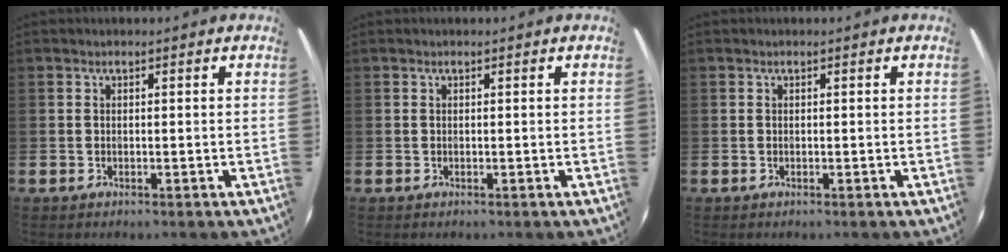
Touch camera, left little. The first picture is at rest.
{"total": 0.0}
{"total": 0.0}